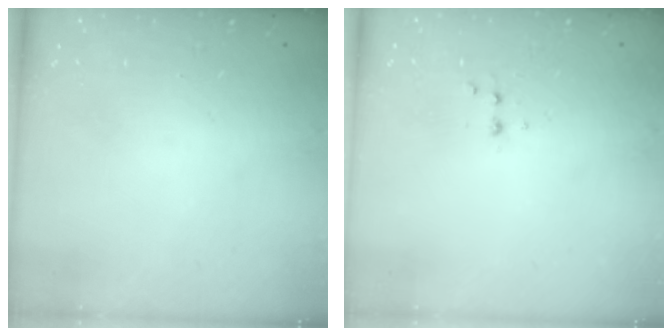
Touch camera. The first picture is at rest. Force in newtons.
{"total": 2.6, "press": 2.5, "slide": 0.8}